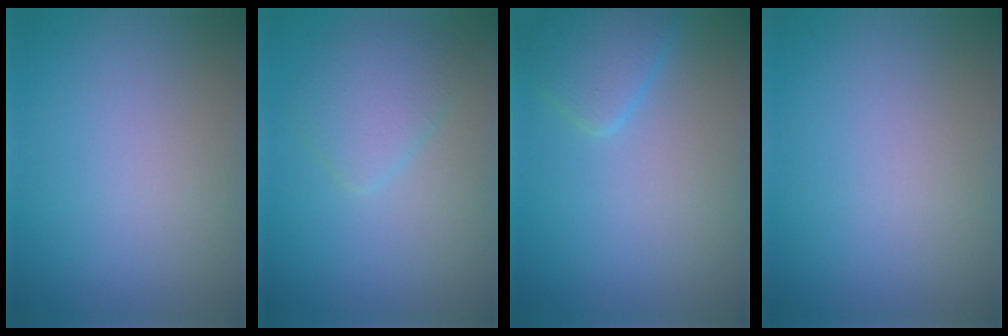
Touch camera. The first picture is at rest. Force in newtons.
{"total": 2.9, "press": 2.9, "slide": 0.0}
{"total": 2.6, "press": 2.6, "slide": 0.1}
{"total": 0.0}